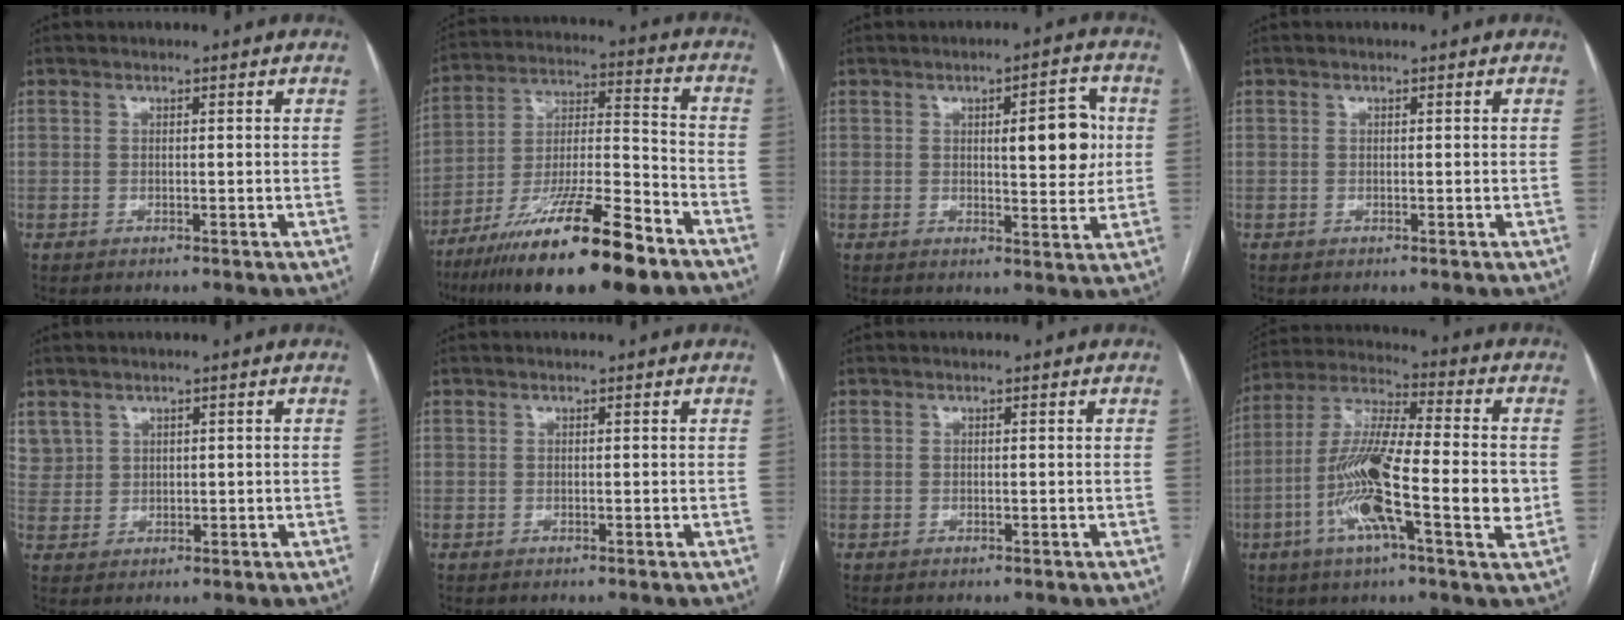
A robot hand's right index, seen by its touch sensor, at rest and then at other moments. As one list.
[{"total": 21.4, "force": [-13.9, 2.7, 16.0], "torque": [-0.270, -0.029, -0.240]}, {"total": 8.0, "force": [1.3, 2.3, 7.6], "torque": [-0.098, 0.007, 0.018]}, {"total": 0.0}, {"total": 3.7, "force": [2.0, 3.0, 0.4], "torque": [-0.006, 0.012, 0.048]}, {"total": 0.0}, {"total": 0.0}, {"total": 18.3, "force": [-3.7, 3.0, 17.7], "torque": [-0.333, -0.001, -0.070]}]